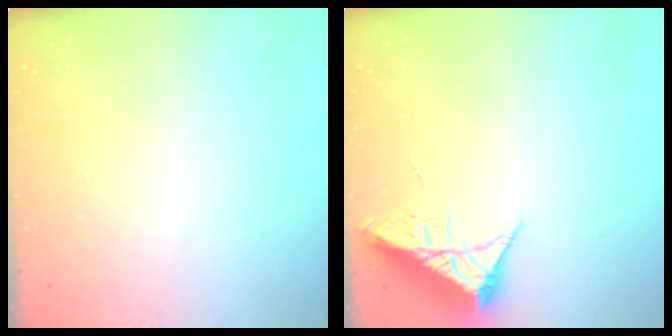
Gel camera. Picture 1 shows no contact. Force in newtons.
{"total": 7.7, "press": 7.7, "slide": 0.4}